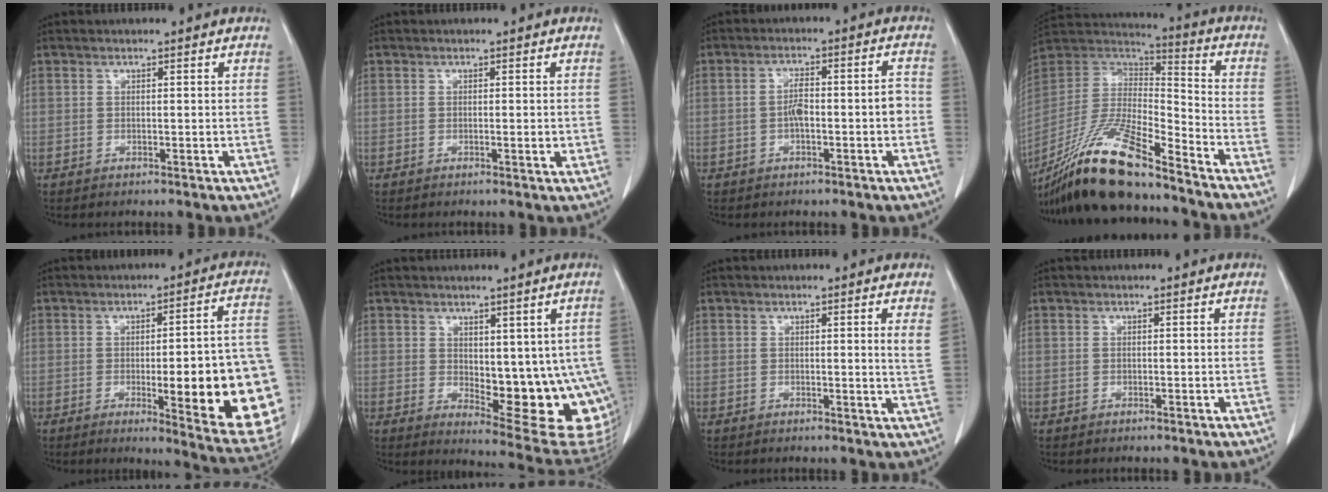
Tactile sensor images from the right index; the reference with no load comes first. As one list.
[{"total": 1.1, "force": [-0.1, 0.2, 1.1], "torque": [-0.016, -0.002, 0.001]}, {"total": 5.9, "force": [-1.2, 1.3, 5.6], "torque": [-0.099, 0.023, -0.016]}, {"total": 21.3, "force": [-16.3, 3.2, 13.2], "torque": [-0.287, -0.030, -0.305]}, {"total": 20.6, "force": [-4.0, 2.9, 20.0], "torque": [-0.173, 0.009, -0.033]}, {"total": 15.0, "force": [-0.3, 6.2, 13.6], "torque": [-0.135, -0.011, 0.017]}, {"total": 2.3, "force": [0.9, -0.4, 2.1], "torque": [-0.028, -0.006, 0.009]}, {"total": 0.0}]